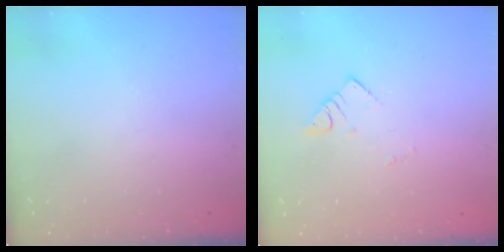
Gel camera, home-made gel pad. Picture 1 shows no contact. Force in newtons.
{"total": 2.7, "press": 2.7, "slide": 0.1}